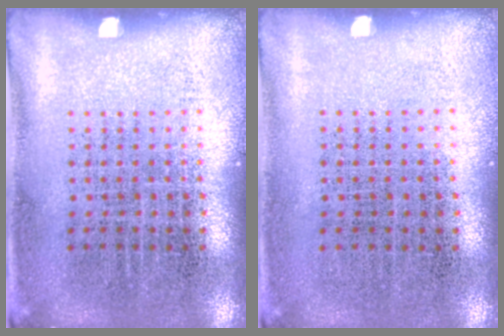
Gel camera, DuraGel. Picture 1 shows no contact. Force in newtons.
{"total": 0.0}